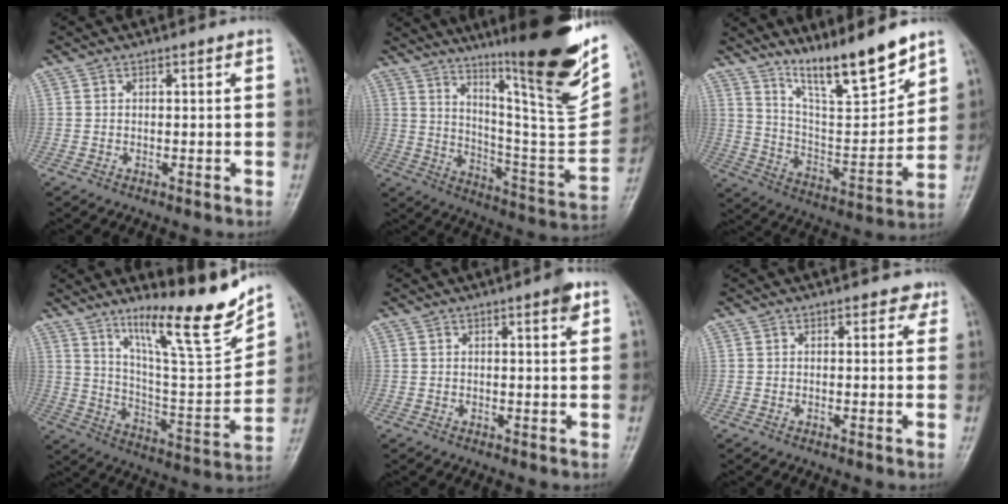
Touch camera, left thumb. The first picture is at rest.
{"total": 27.0, "force": [17.0, 3.6, 20.7], "torque": [-0.285, -0.089, 0.267]}
{"total": 15.3, "force": [11.8, 2.4, 9.4], "torque": [-0.130, -0.082, 0.214]}
{"total": 19.0, "force": [13.9, 2.8, 12.6], "torque": [-0.166, -0.093, 0.238]}
{"total": 2.9, "force": [1.6, 0.6, 2.3], "torque": [-0.026, -0.006, 0.018]}
{"total": 2.0, "force": [1.3, 1.3, 0.7], "torque": [0.016, -0.004, 0.008]}